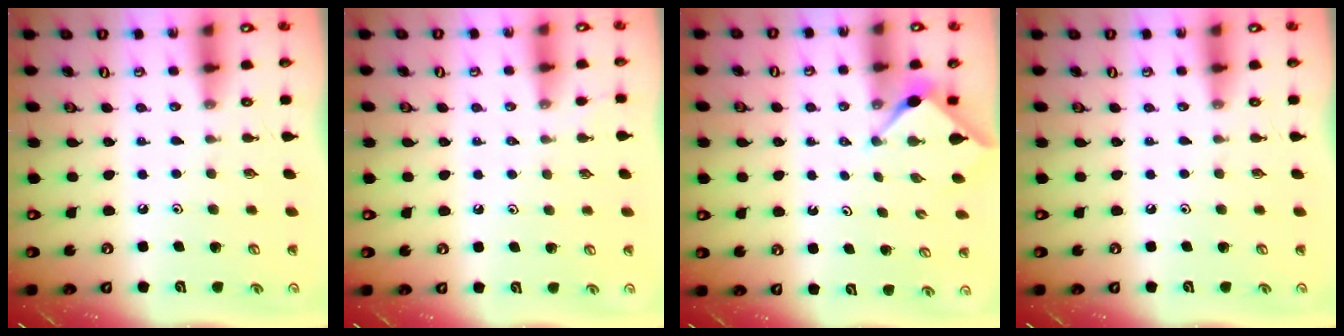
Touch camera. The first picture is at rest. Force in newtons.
{"total": 0.9, "press": 0.9, "slide": 0.2}
{"total": 3.0, "press": 3.0, "slide": 0.3}
{"total": 0.0}